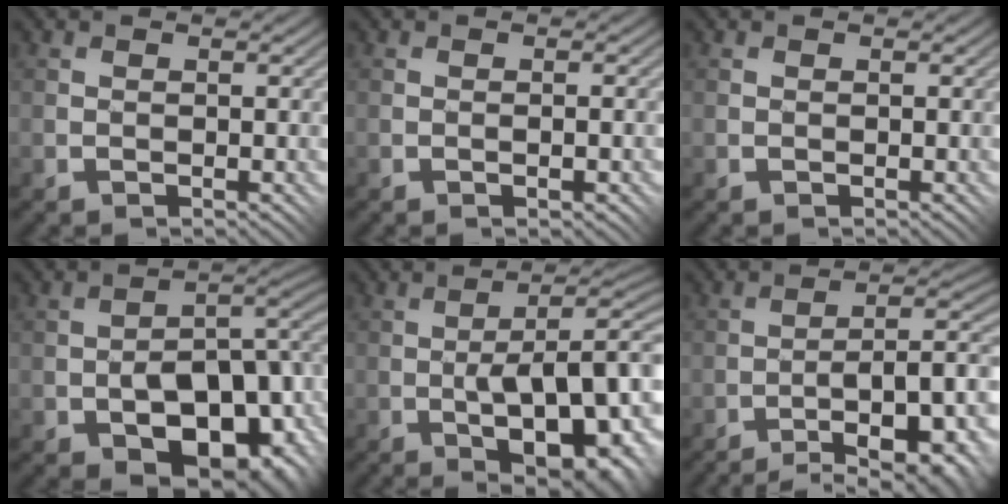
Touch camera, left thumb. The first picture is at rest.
{"total": 1.6, "force": [-0.7, 0.5, 1.4], "torque": [-0.018, 0.006, -0.002]}
{"total": 0.0}
{"total": 16.0, "force": [-5.3, 9.3, 11.8], "torque": [-0.168, -0.031, -0.045]}
{"total": 14.1, "force": [-3.3, 5.3, 12.6], "torque": [-0.173, 0.000, -0.038]}
{"total": 14.3, "force": [-8.9, 3.9, 10.5], "torque": [-0.135, 0.012, -0.127]}